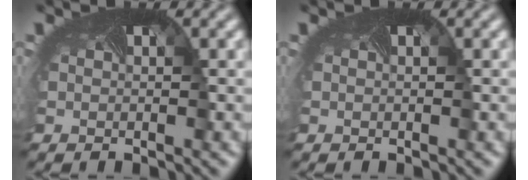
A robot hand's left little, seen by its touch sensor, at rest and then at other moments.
{"total": 0.0}